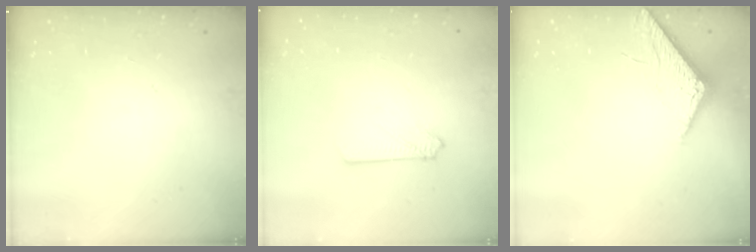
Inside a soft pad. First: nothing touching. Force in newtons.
{"total": 2.6, "press": 2.6, "slide": 0.3}
{"total": 5.4, "press": 5.4, "slide": 0.1}